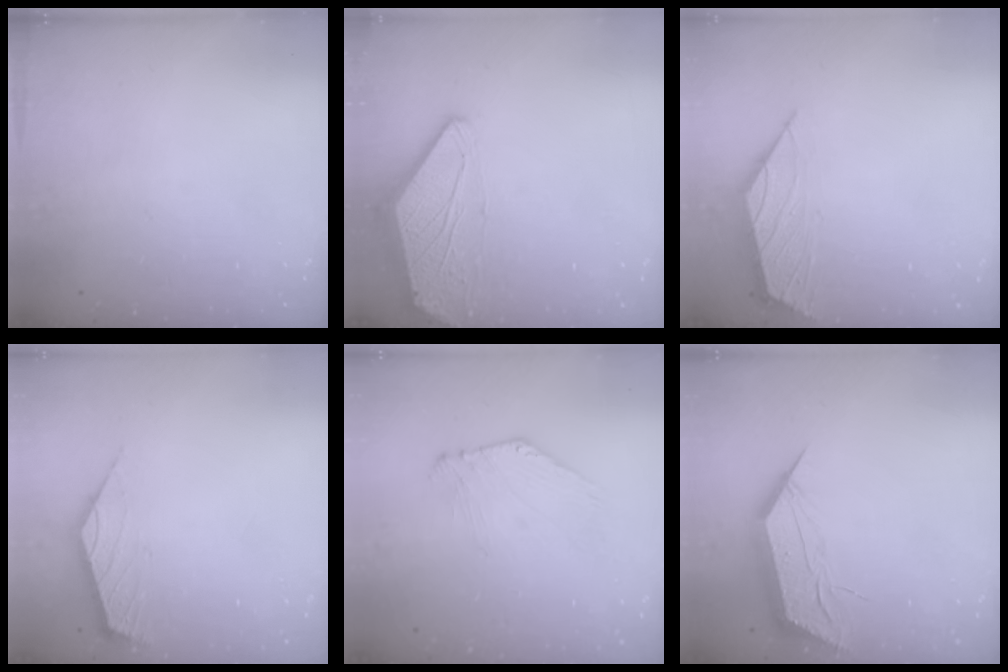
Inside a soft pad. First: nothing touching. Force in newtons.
{"total": 0.0}
{"total": 2.2, "press": 2.2, "slide": 0.5}
{"total": 2.5, "press": 2.5, "slide": 0.6}
{"total": 0.0}
{"total": 12.0, "press": 12.0, "slide": 0.7}